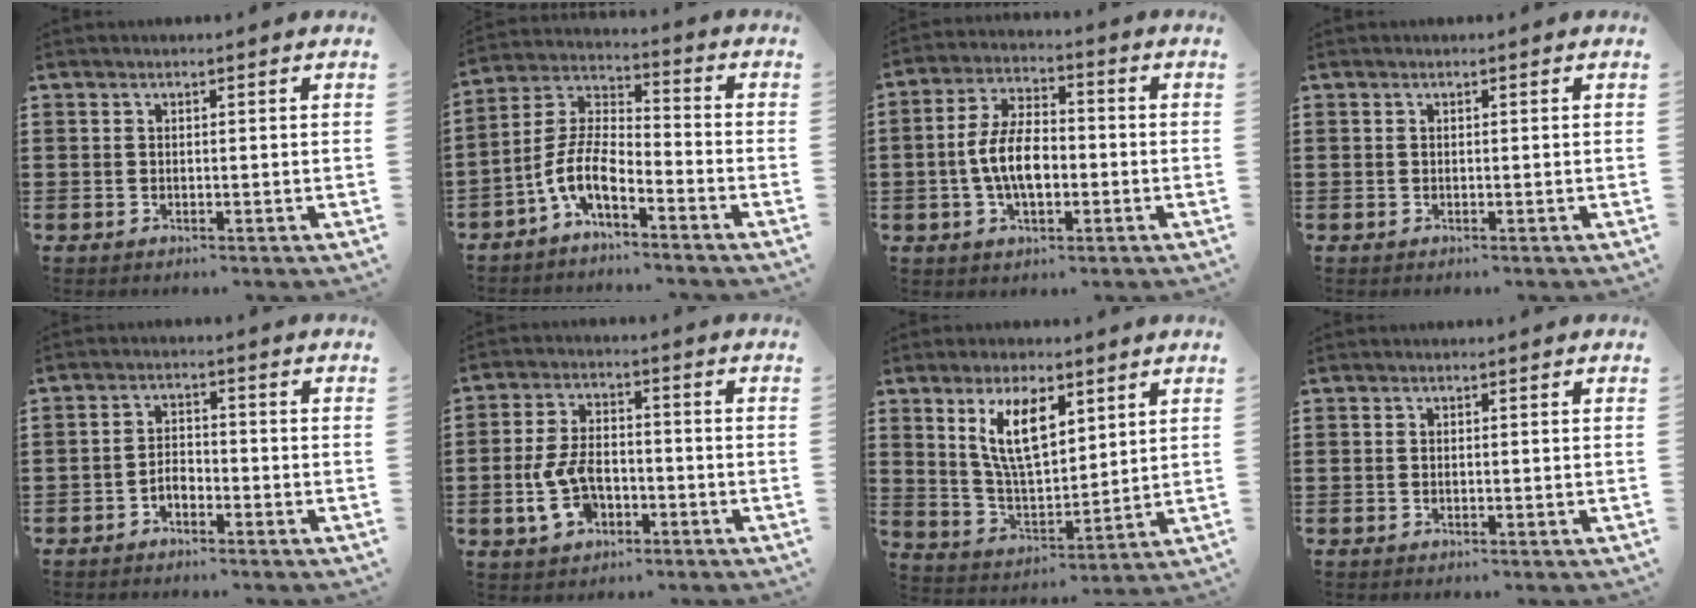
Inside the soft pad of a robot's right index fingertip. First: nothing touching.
{"total": 7.2, "force": [-4.5, 2.4, 5.1], "torque": [-0.140, -0.018, -0.099]}
{"total": 8.1, "force": [-1.3, 4.2, 6.8], "torque": [-0.148, 0.003, -0.029]}
{"total": 0.0}
{"total": 2.5, "force": [-1.6, 1.4, 1.3], "torque": [-0.027, 0.008, -0.033]}
{"total": 7.3, "force": [-2.3, 4.3, 5.4], "torque": [-0.136, -0.001, -0.049]}
{"total": 9.8, "force": [4.4, 4.0, 7.7], "torque": [-0.163, 0.008, 0.081]}
{"total": 0.0}